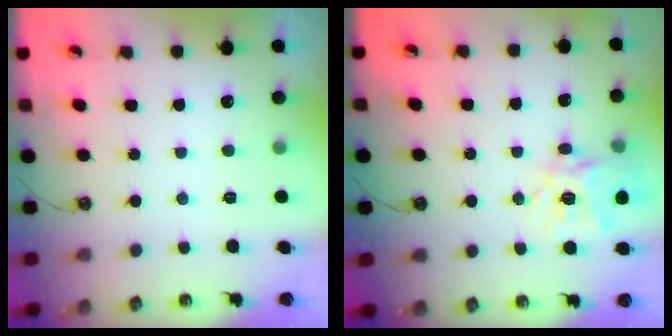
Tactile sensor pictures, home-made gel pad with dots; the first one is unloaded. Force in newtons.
{"total": 16.0, "press": 16.0, "slide": 1.5}